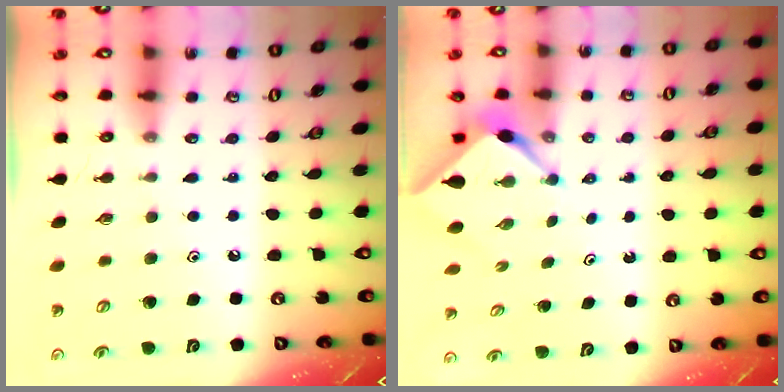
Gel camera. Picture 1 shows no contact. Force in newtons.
{"total": 2.6, "press": 2.5, "slide": 0.3}